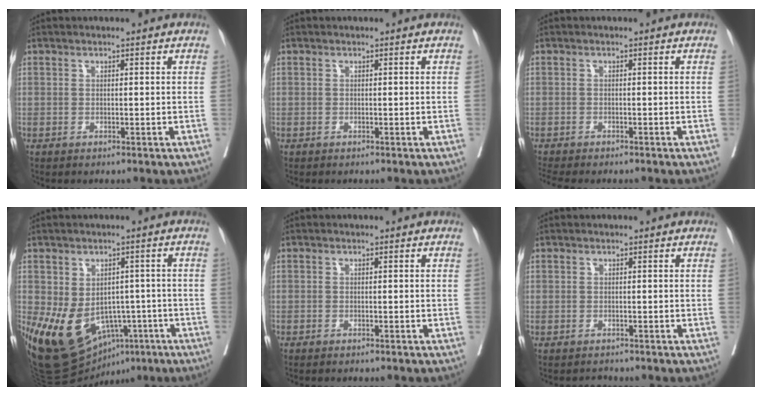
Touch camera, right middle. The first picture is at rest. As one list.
[{"total": 0.0}, {"total": 5.8, "force": [-5.2, 0.6, 2.6], "torque": [-0.034, -0.007, -0.078]}, {"total": 15.6, "force": [-6.6, 10.3, 9.6], "torque": [-0.180, -0.004, -0.081]}, {"total": 1.1, "force": [-0.9, -0.1, 0.6], "torque": [-0.006, 0.000, -0.008]}, {"total": 0.7, "force": [-0.4, 0.5, -0.3], "torque": [-0.001, 0.000, -0.008]}]